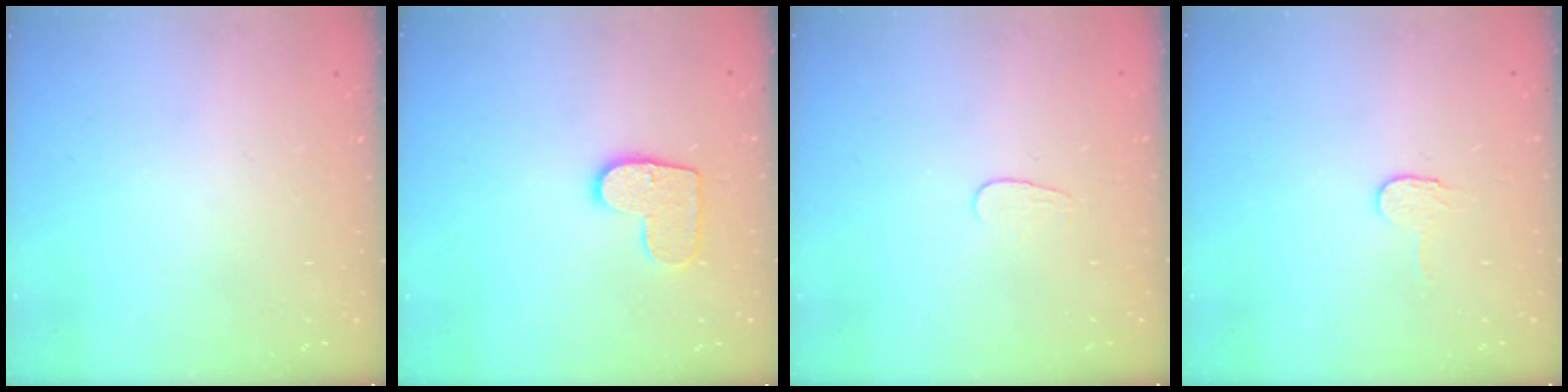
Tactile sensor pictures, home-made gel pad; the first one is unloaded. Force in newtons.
{"total": 10.0, "press": 10.0, "slide": 0.5}
{"total": 4.0, "press": 4.0, "slide": 0.3}
{"total": 3.2, "press": 3.2, "slide": 0.3}